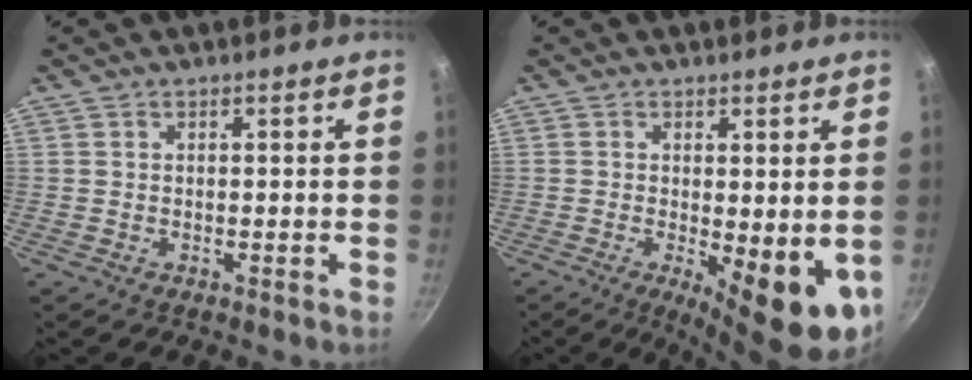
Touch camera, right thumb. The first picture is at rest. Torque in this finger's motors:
{"motor_torque": [-0.19, 1.02, 0.24, -0.11, 0.12]}